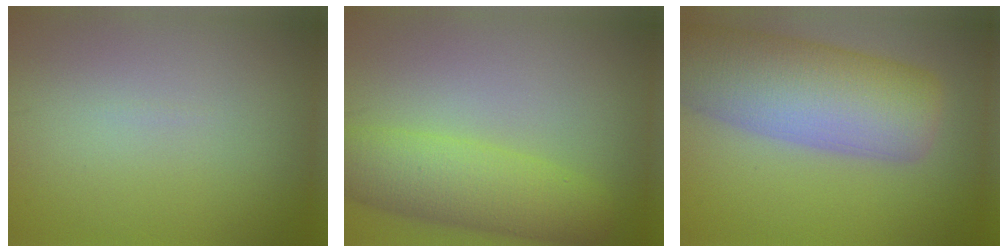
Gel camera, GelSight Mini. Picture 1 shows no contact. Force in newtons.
{"total": 6.3, "press": 6.3, "slide": 0.4}
{"total": 10.7, "press": 10.7, "slide": 0.7}